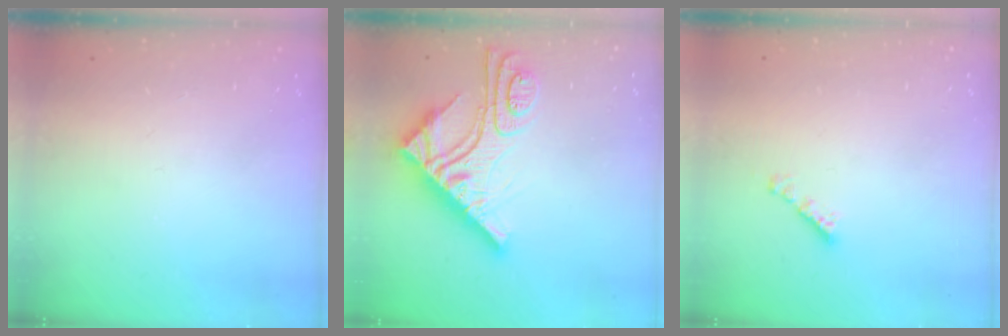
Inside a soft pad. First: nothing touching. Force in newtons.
{"total": 15.2, "press": 15.1, "slide": 1.4}
{"total": 2.3, "press": 2.2, "slide": 0.4}